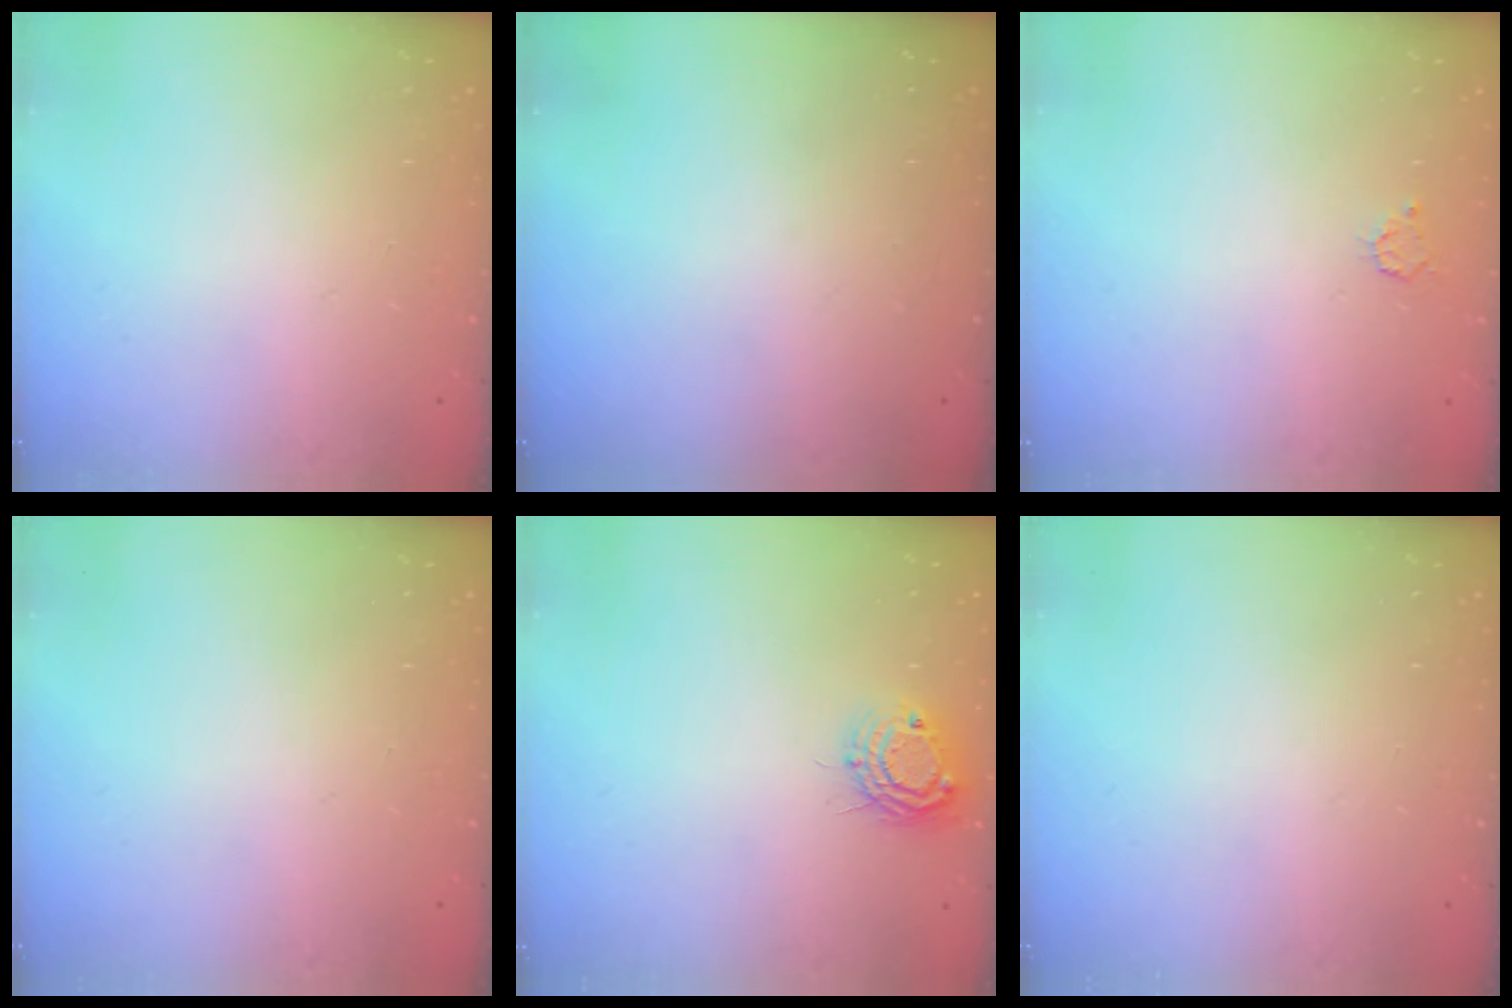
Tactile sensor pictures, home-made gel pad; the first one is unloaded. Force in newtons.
{"total": 0.0}
{"total": 2.9, "press": 2.9, "slide": 0.3}
{"total": 0.0}
{"total": 8.8, "press": 8.8, "slide": 0.4}
{"total": 0.0}